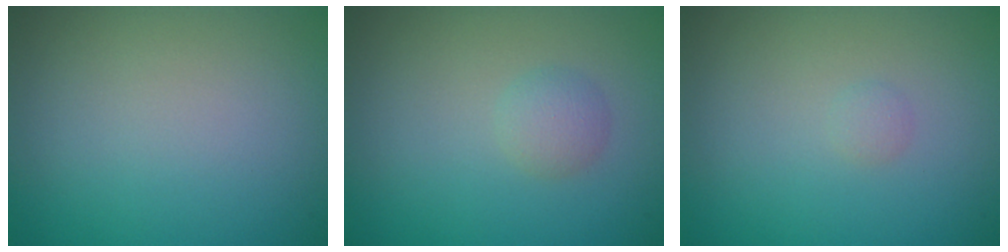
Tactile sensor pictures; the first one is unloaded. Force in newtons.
{"total": 1.4, "press": 1.4, "slide": 0.1}
{"total": 0.5, "press": 0.5, "slide": 0.0}